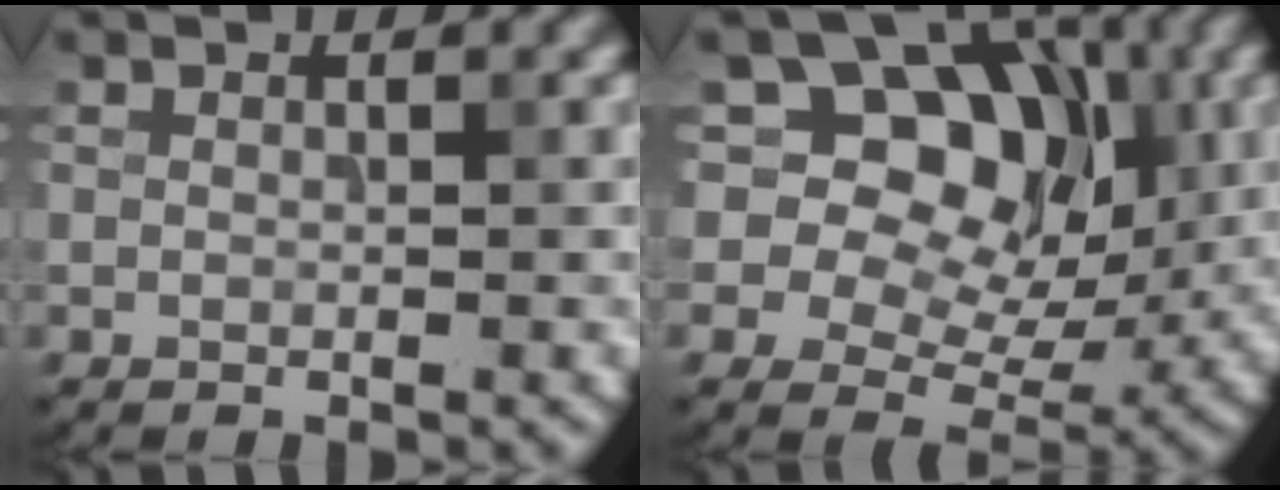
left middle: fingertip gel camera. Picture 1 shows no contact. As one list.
[{"total": 13.0, "force": [5.2, 9.3, 7.3], "torque": [-0.097, 0.036, 0.053]}]